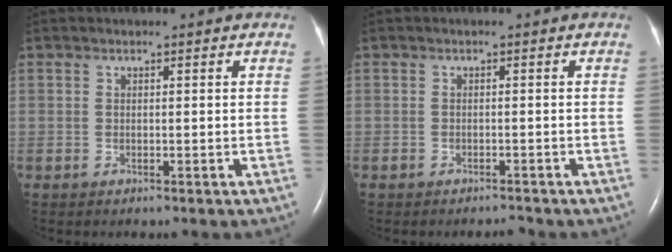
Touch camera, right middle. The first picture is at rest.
{"total": 1.2, "force": [-1.1, 0.4, 0.2], "torque": [-0.007, -0.002, -0.016]}